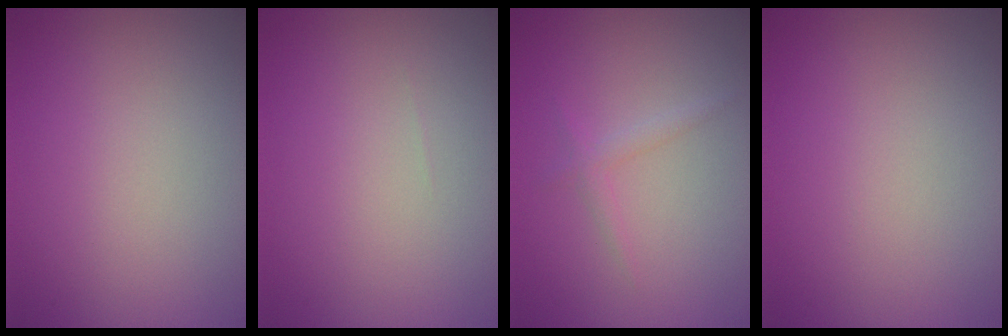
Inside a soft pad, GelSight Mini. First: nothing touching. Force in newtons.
{"total": 0.0}
{"total": 1.1, "press": 1.1, "slide": 0.1}
{"total": 0.0}